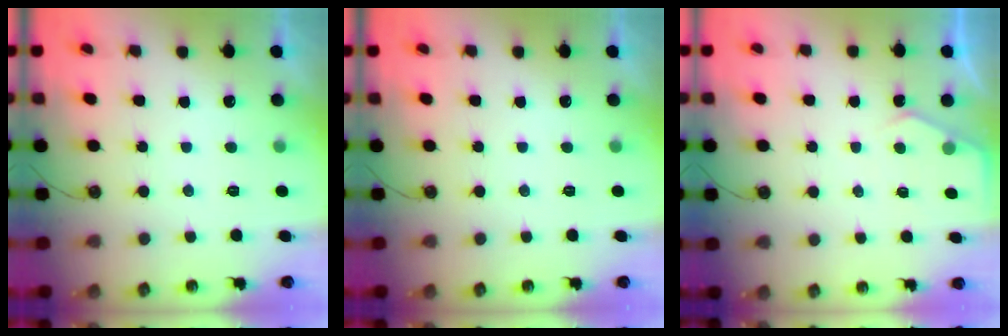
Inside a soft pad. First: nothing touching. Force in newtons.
{"total": 0.0}
{"total": 4.2, "press": 4.2, "slide": 0.4}